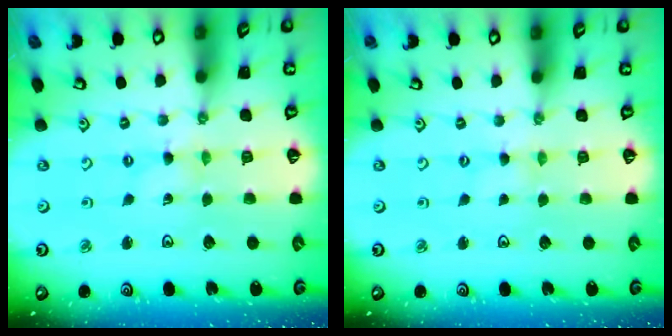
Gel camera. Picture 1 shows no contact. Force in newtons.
{"total": 0.0}